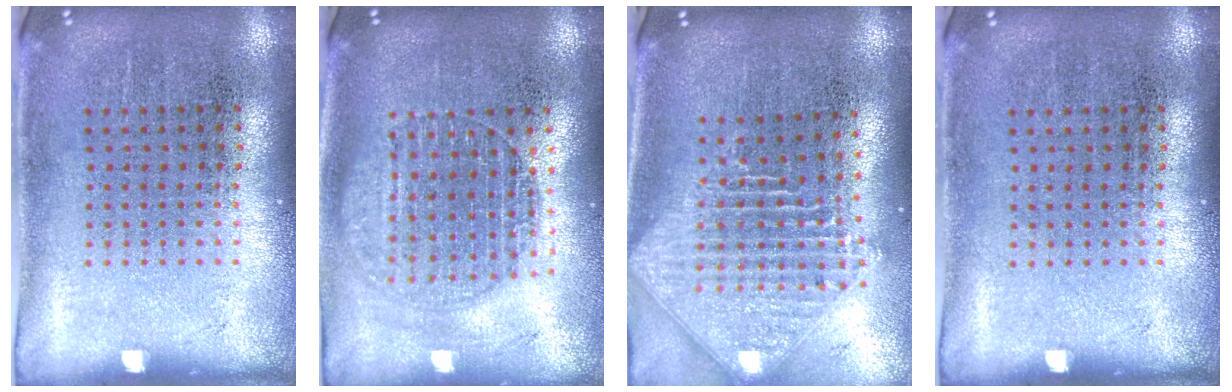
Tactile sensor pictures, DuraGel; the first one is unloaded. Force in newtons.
{"total": 1.8, "press": 1.5, "slide": 0.8}
{"total": 2.5, "press": 1.9, "slide": 1.7}
{"total": 0.0}